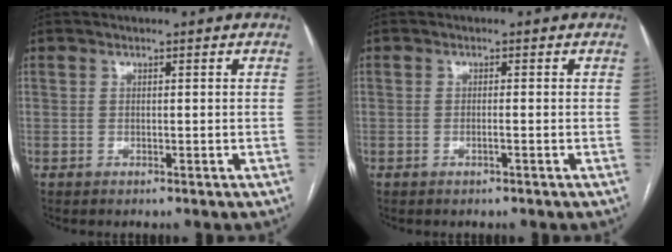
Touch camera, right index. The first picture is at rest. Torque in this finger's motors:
{"motor_torque": [-0.39, 0.46, -0.05, 0.00]}